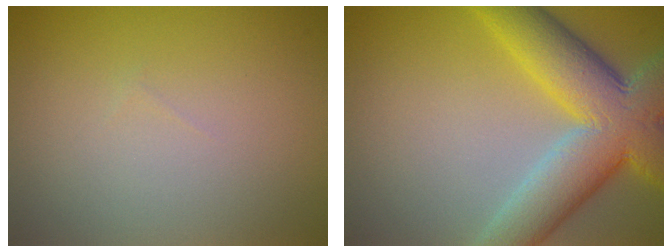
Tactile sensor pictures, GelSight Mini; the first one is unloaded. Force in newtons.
{"total": 10.3, "press": 10.3, "slide": 0.6}